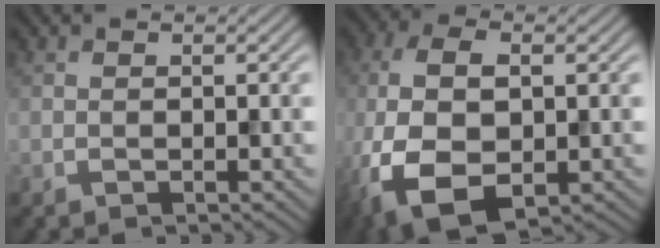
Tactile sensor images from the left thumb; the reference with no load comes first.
{"total": 10.4, "force": [-3.0, 5.8, 8.1], "torque": [-0.211, -0.018, -0.057]}